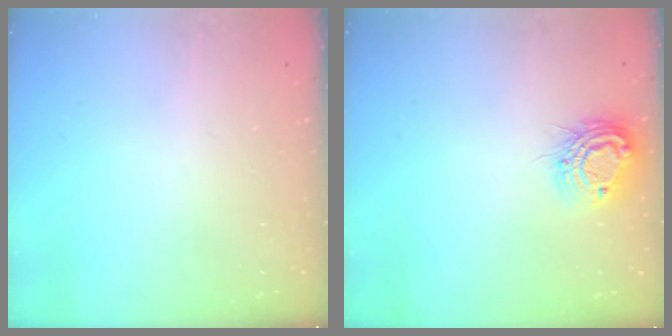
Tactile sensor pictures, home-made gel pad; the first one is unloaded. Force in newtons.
{"total": 10.4, "press": 10.3, "slide": 0.9}